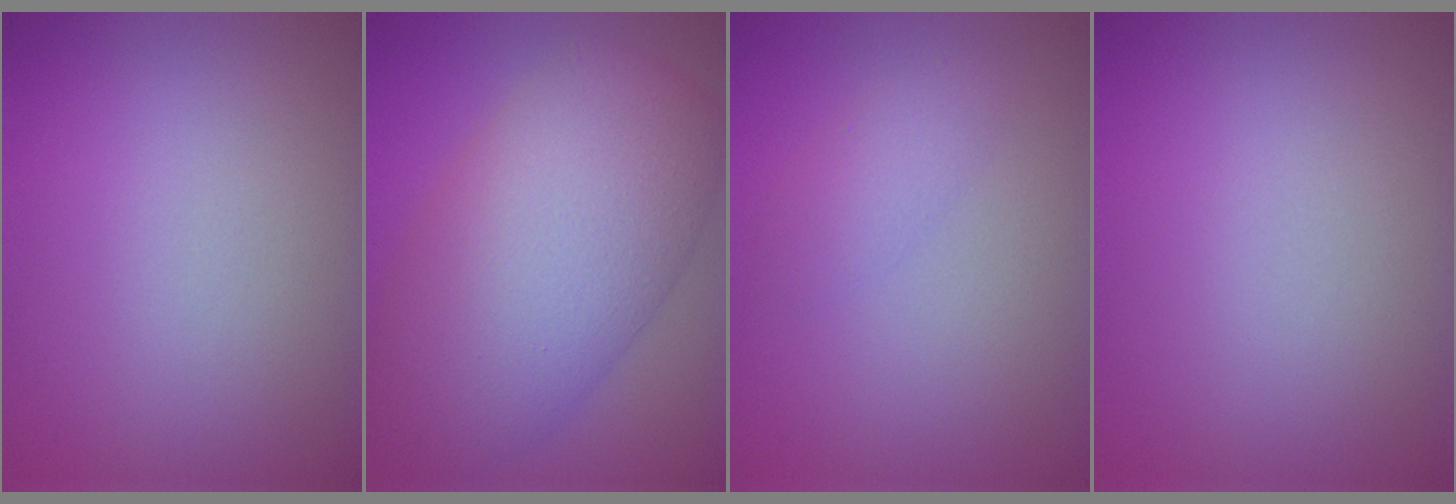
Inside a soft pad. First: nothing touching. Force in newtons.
{"total": 11.3, "press": 11.3, "slide": 0.4}
{"total": 0.7, "press": 0.7, "slide": 0.1}
{"total": 0.0}